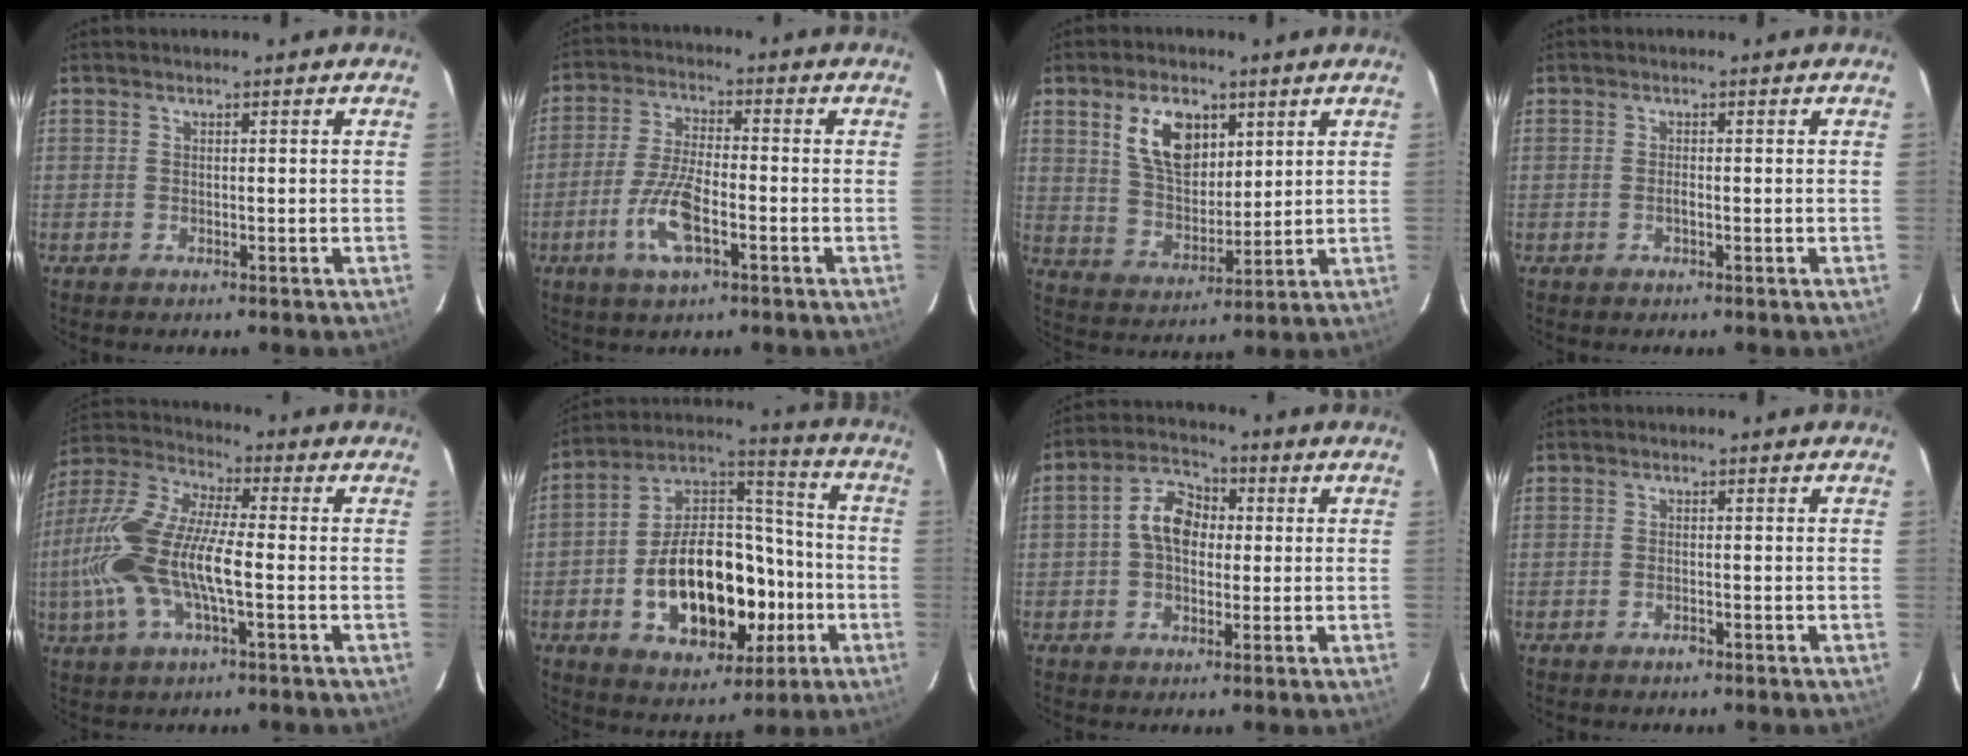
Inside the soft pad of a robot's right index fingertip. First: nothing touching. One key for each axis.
{"total": 9.4, "fx": -4.0, "fy": 2.8, "fz": 8.0, "tx": -0.171, "ty": -0.003, "tz": -0.078}
{"total": 10.8, "fx": 4.8, "fy": 6.3, "fz": 7.3, "tx": -0.134, "ty": 0.013, "tz": 0.099}
{"total": 0.9, "fx": -0.4, "fy": 0.3, "fz": 0.8, "tx": -0.016, "ty": 0.002, "tz": -0.008}
{"total": 17.7, "fx": -2.9, "fy": 5.9, "fz": 16.4, "tx": -0.339, "ty": 0.002, "tz": -0.063}
{"total": 23.0, "fx": -6.3, "fy": 13.4, "fz": 17.5, "tx": -0.320, "ty": 0.041, "tz": -0.083}
{"total": 7.8, "fx": 0.4, "fy": 5.5, "fz": 5.5, "tx": -0.106, "ty": 0.027, "tz": 0.004}
{"total": 1.2, "fx": -0.9, "fy": 0.5, "fz": 0.6, "tx": -0.012, "ty": 0.001, "tz": -0.015}